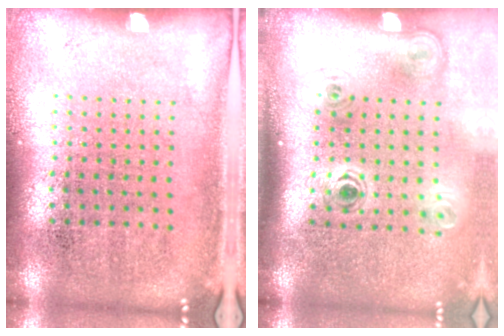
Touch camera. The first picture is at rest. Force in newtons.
{"total": 2.1, "press": 1.4, "slide": 1.5}